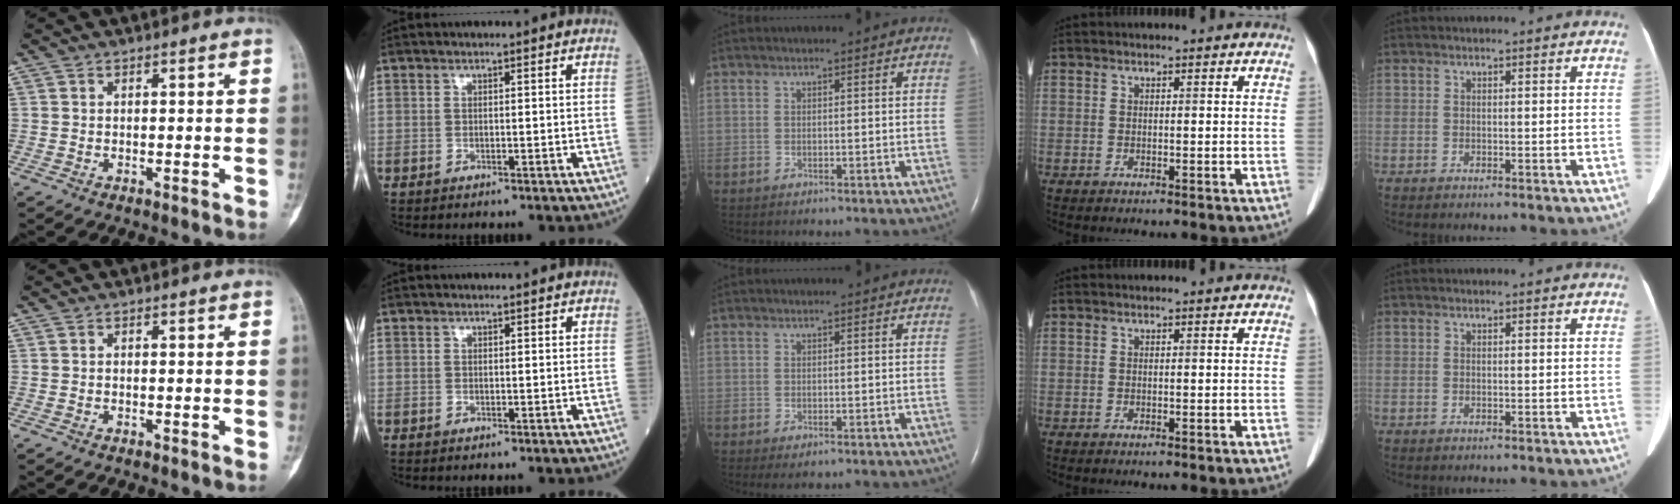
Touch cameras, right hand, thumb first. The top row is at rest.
{"middle": {"total": 0.8, "force": [-0.1, 0.3, 0.8], "torque": [-0.016, -0.004, 0.004]}}